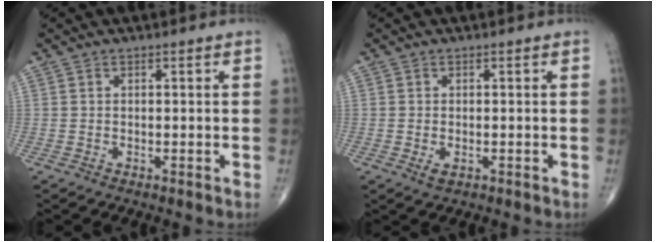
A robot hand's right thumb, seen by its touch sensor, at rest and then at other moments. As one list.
[{"total": 1.6, "force": [-0.5, 0.9, 1.2], "torque": [-0.019, -0.002, -0.007]}]